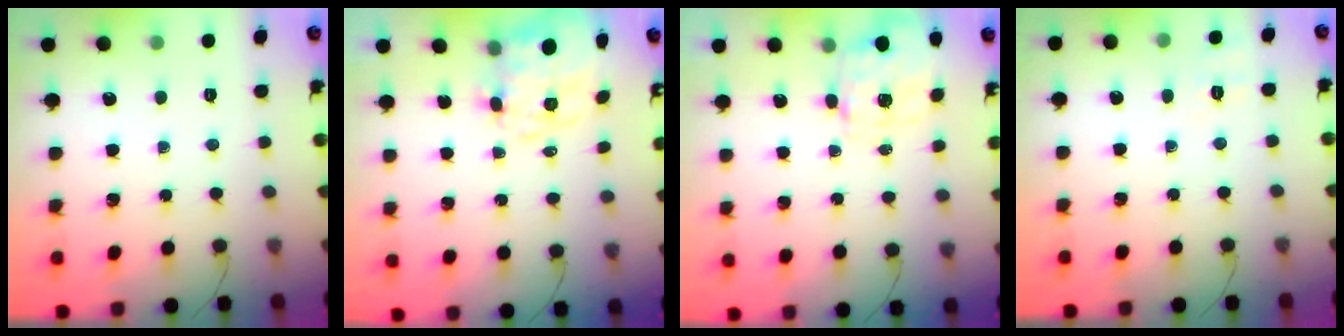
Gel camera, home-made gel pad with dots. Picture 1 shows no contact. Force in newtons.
{"total": 4.0, "press": 3.1, "slide": 2.5}
{"total": 2.5, "press": 2.3, "slide": 1.0}
{"total": 1.8, "press": 0.4, "slide": 1.8}